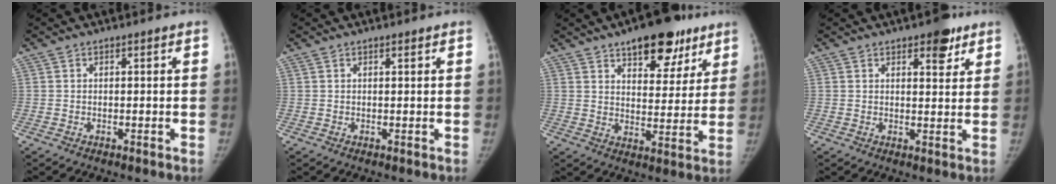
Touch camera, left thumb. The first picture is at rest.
{"total": 0.7, "force": [0.5, 0.1, 0.4], "torque": [-0.008, -0.002, 0.009]}
{"total": 15.1, "force": [9.4, 7.1, 9.4], "torque": [-0.075, -0.039, 0.133]}
{"total": 5.5, "force": [3.4, 2.4, 3.5], "torque": [-0.025, -0.016, 0.040]}